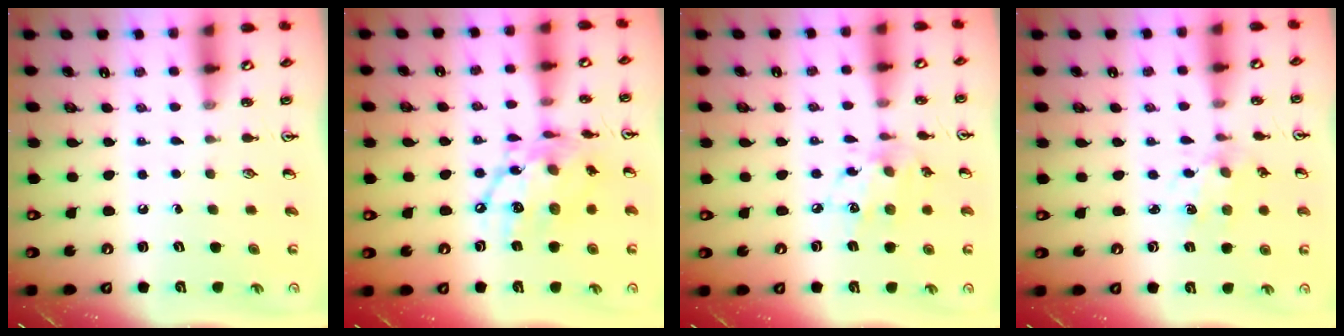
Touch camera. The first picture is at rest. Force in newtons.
{"total": 15.3, "press": 15.2, "slide": 1.3}
{"total": 9.8, "press": 9.8, "slide": 0.6}
{"total": 2.6, "press": 2.6, "slide": 0.4}